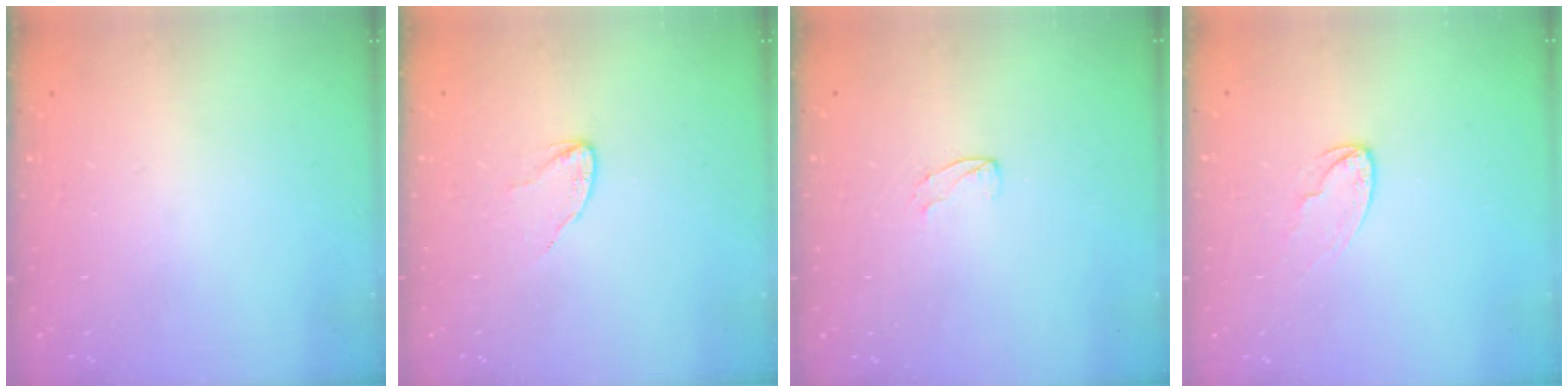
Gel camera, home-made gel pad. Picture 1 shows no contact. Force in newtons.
{"total": 3.5, "press": 3.5, "slide": 0.3}
{"total": 4.2, "press": 4.2, "slide": 0.4}
{"total": 5.5, "press": 5.5, "slide": 0.5}